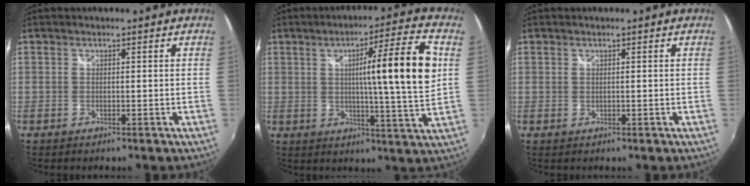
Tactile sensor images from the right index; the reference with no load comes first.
{"total": 14.3, "force": [2.8, -0.6, 14.0], "torque": [-0.205, 0.004, 0.040]}
{"total": 0.0}